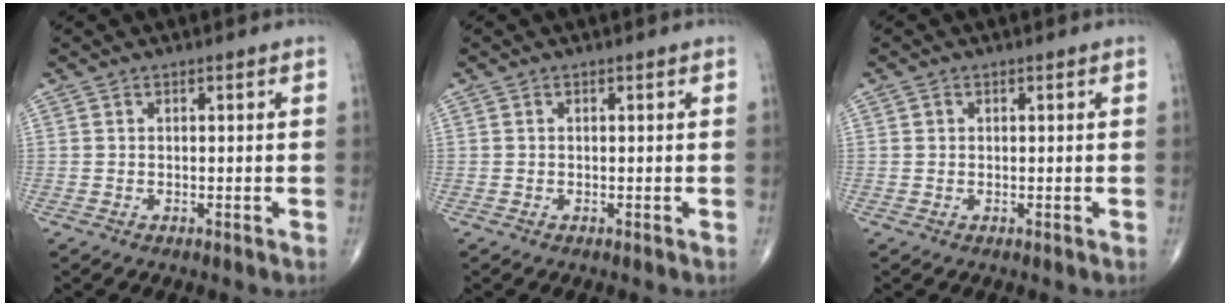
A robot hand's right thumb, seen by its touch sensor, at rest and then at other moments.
{"total": 0.0}
{"total": 0.6, "force": [0.1, 0.6, 0.2], "torque": [0.001, 0.001, 0.002]}